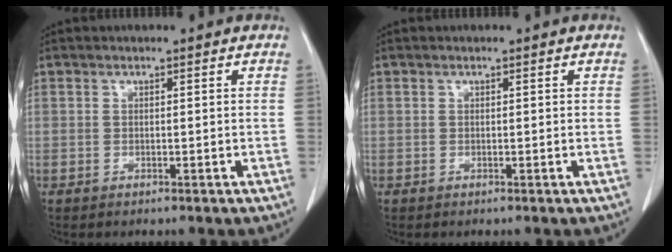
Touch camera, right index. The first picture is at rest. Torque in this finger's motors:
{"motor_torque": [-0.06, 0.02, 0.02, 0.01]}